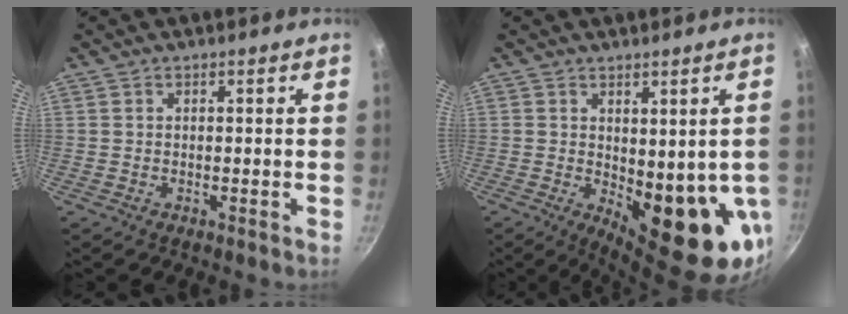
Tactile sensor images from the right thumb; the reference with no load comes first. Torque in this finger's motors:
{"motor_torque": [-0.48, 1.58, 1.41, -0.20, 0.10]}